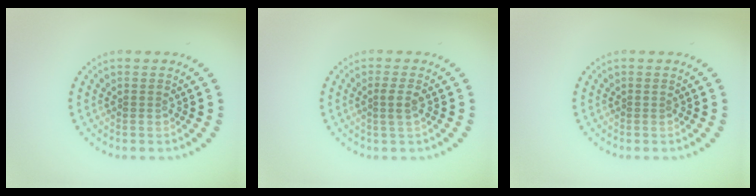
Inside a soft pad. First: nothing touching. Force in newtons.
{"total": 1.5, "press": 1.2, "slide": 0.9}
{"total": 0.0}